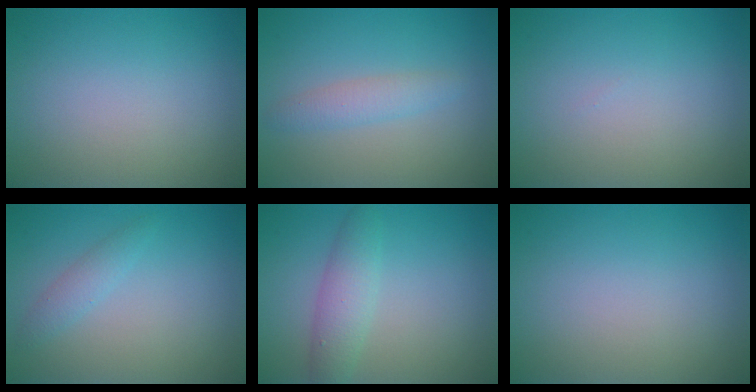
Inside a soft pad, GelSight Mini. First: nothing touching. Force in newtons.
{"total": 1.9, "press": 1.9, "slide": 0.1}
{"total": 0.0}
{"total": 1.5, "press": 1.5, "slide": 0.1}
{"total": 2.8, "press": 2.8, "slide": 0.0}
{"total": 0.0}